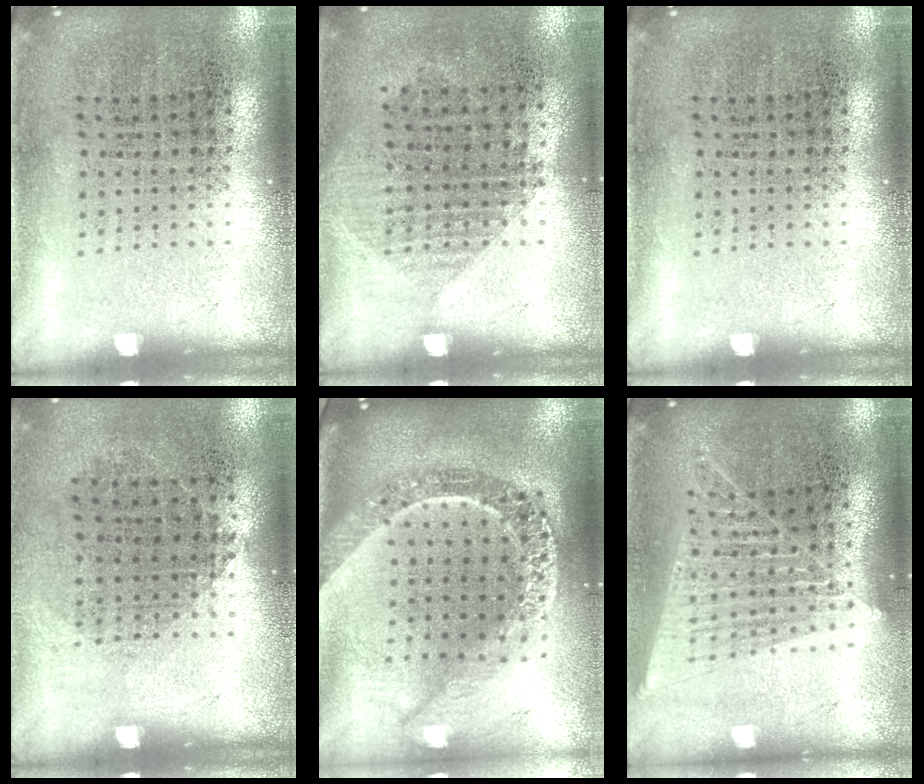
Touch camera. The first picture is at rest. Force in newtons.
{"total": 1.0, "press": 0.9, "slide": 0.4}
{"total": 0.0}
{"total": 0.8, "press": 0.7, "slide": 0.4}
{"total": 2.7, "press": 2.2, "slide": 1.7}
{"total": 1.5, "press": 1.4, "slide": 0.6}